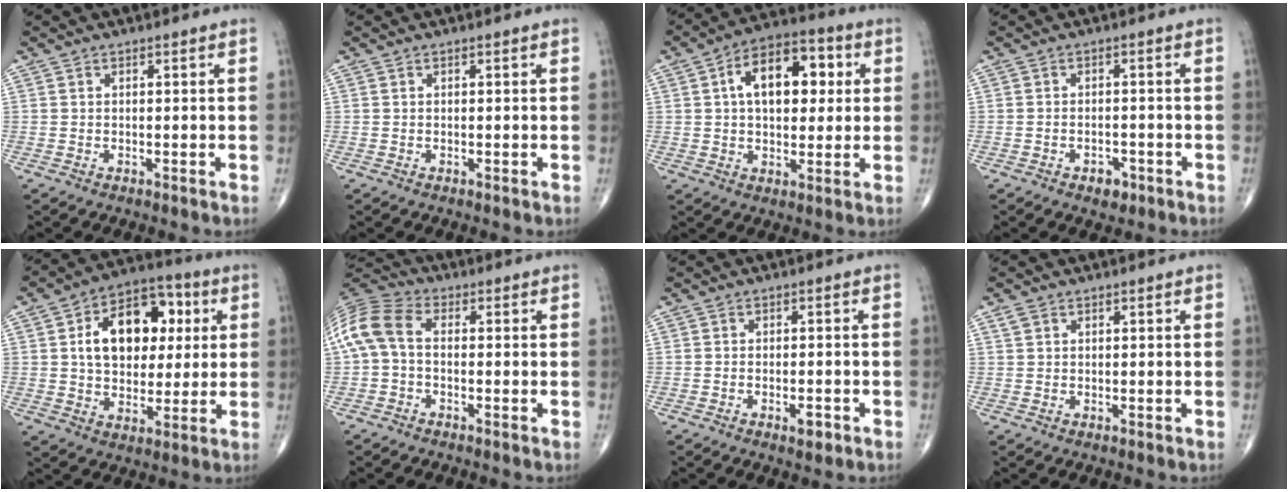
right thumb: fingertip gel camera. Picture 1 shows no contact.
{"total": 0.0}
{"total": 14.4, "force": [3.1, 8.3, 11.3], "torque": [-0.145, 0.017, 0.043]}
{"total": 2.8, "force": [-1.6, 1.8, 1.5], "torque": [-0.014, 0.009, -0.019]}
{"total": 15.9, "force": [3.3, 10.7, 11.2], "torque": [-0.131, 0.014, 0.049]}
{"total": 9.4, "force": [-0.2, 5.9, 7.4], "torque": [-0.159, 0.027, -0.017]}
{"total": 2.5, "force": [-1.3, 1.0, 1.9], "torque": [-0.027, 0.004, -0.018]}
{"total": 1.3, "force": [0.7, 0.9, 0.5], "torque": [-0.008, 0.005, 0.015]}